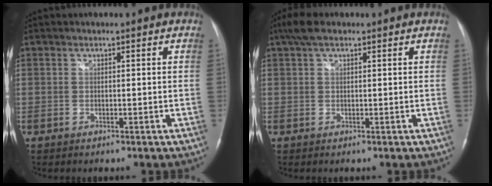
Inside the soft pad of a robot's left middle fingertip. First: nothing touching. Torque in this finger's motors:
{"motor_torque": [0.42, -0.28, 0.02, 0.05]}